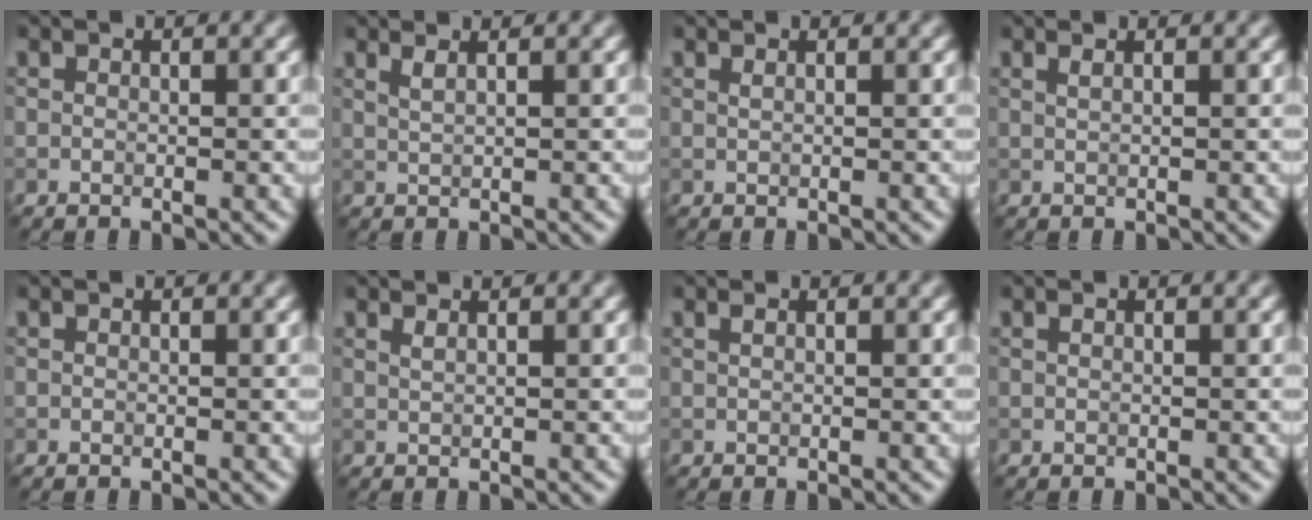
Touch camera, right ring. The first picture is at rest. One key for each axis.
{"total": 1.9, "fx": 1.2, "fy": 0.8, "fz": 1.3, "tx": -0.013, "ty": 0.002, "tz": 0.005}
{"total": 0.8, "fx": 0.5, "fy": 0.3, "fz": 0.5, "tx": -0.005, "ty": -0.002, "tz": 0.002}
{"total": 1.2, "fx": 0.7, "fy": 0.5, "fz": 0.8, "tx": -0.008, "ty": 0.001, "tz": 0.001}
{"total": 0.0}
{"total": 1.2, "fx": 0.8, "fy": 0.4, "fz": 0.7, "tx": -0.008, "ty": 0.001, "tz": 0.004}
{"total": 0.8, "fx": 0.4, "fy": 0.3, "fz": 0.6, "tx": -0.007, "ty": 0.001, "tz": 0.003}
{"total": 0.0}